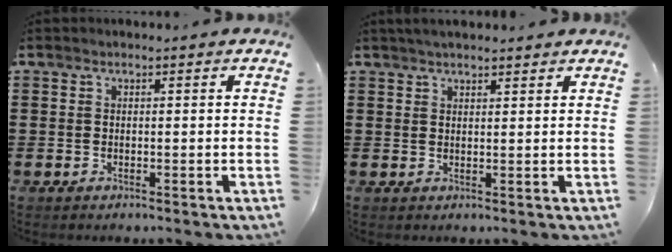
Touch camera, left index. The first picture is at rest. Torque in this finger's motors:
{"motor_torque": [2.14, 0.00, 0.36, 0.10]}